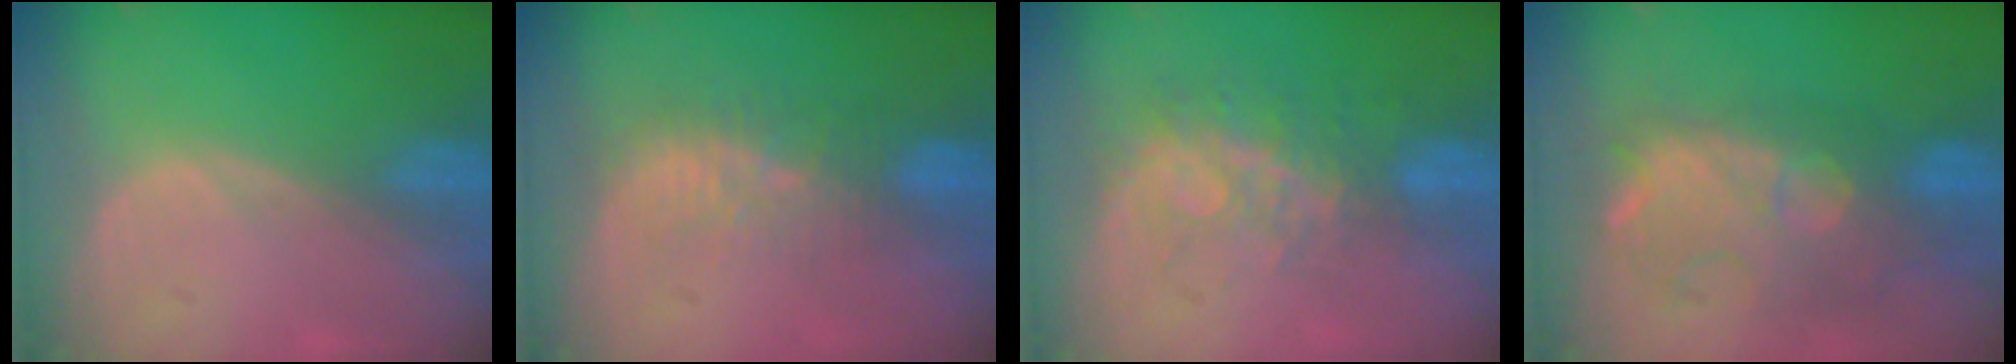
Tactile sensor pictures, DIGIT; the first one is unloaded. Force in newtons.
{"total": 6.0, "press": 5.7, "slide": 1.9}
{"total": 8.4, "press": 7.0, "slide": 4.7}
{"total": 10.2, "press": 9.7, "slide": 3.4}